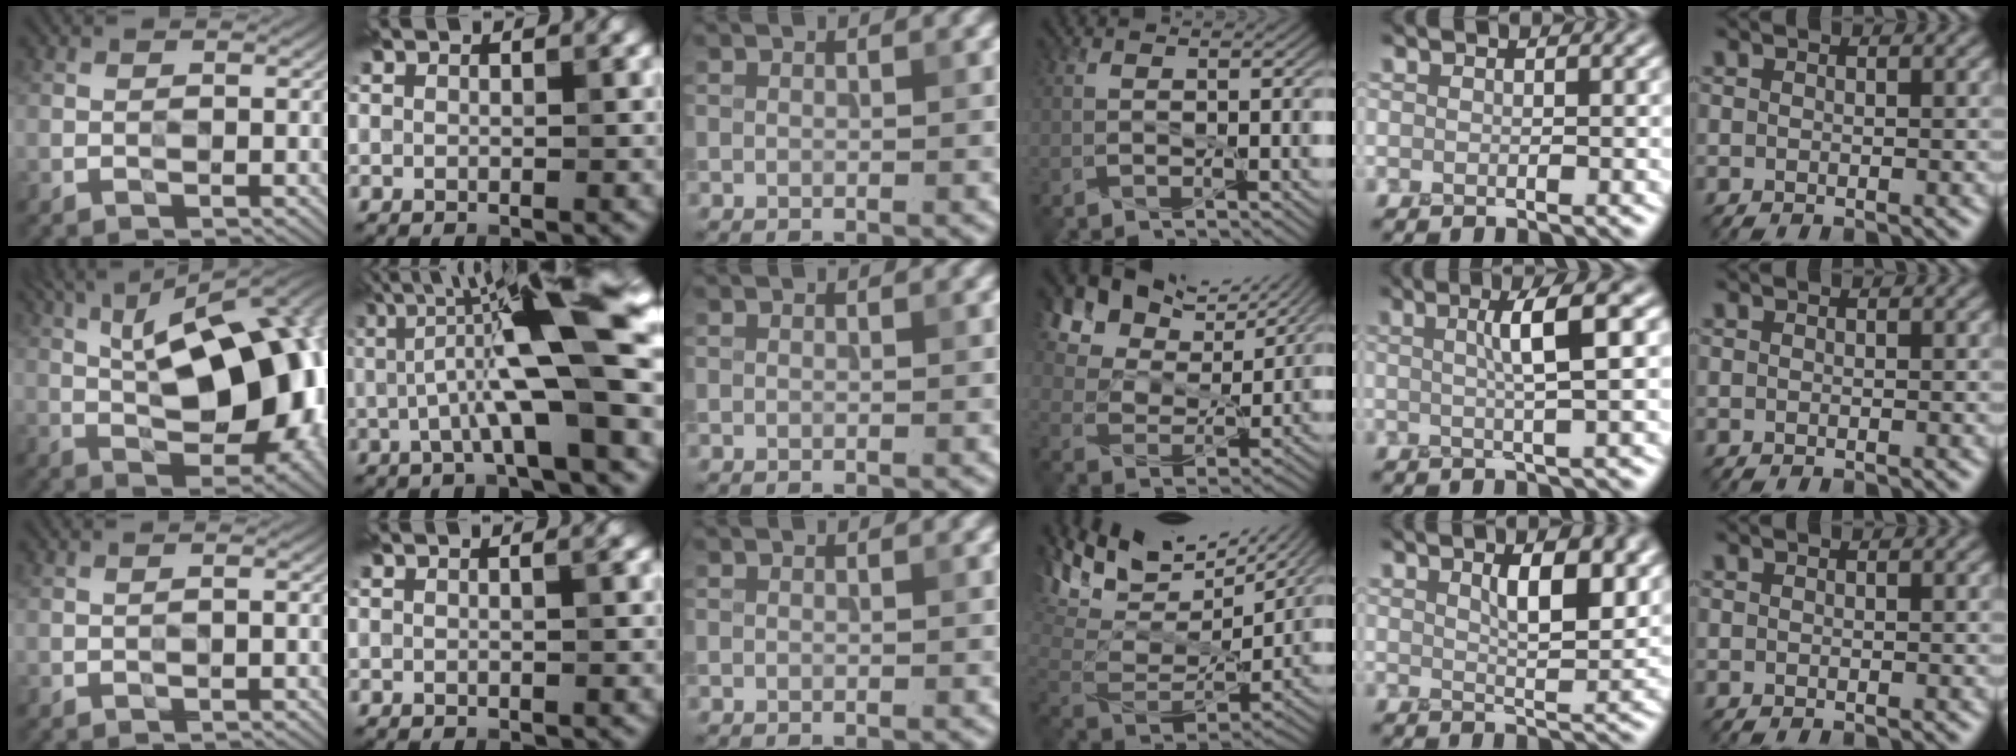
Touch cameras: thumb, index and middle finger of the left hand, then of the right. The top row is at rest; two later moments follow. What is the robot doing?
{"motion": "peel", "object": "velcro strap"}